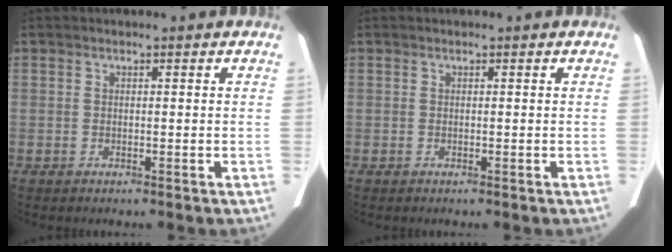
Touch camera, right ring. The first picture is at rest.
{"total": 0.0}